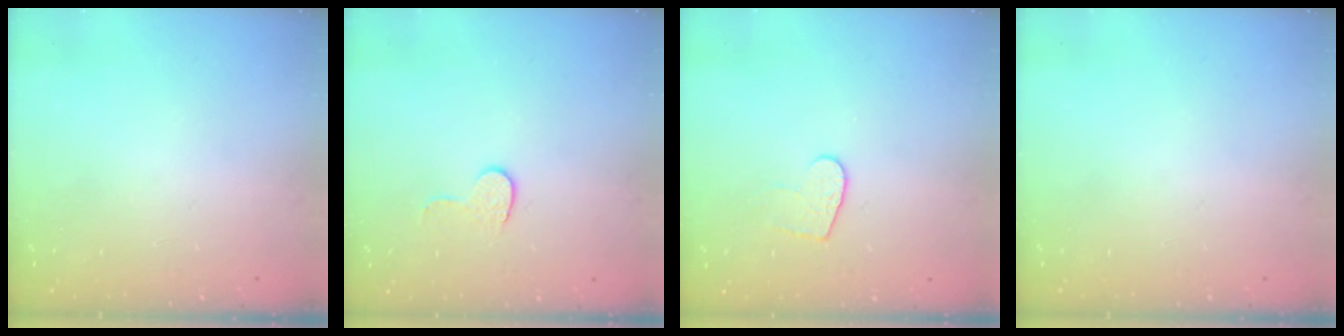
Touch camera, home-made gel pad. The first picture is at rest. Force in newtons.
{"total": 5.4, "press": 5.4, "slide": 0.5}
{"total": 6.7, "press": 6.7, "slide": 0.4}
{"total": 0.0}